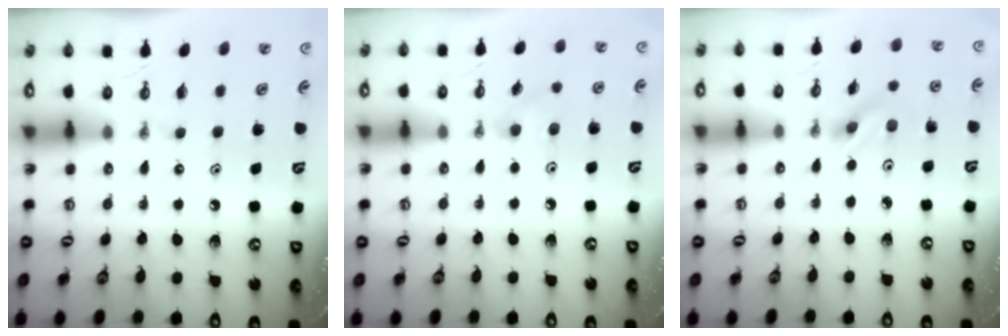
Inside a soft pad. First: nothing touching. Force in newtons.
{"total": 5.7, "press": 5.5, "slide": 1.5}
{"total": 2.2, "press": 2.1, "slide": 0.6}